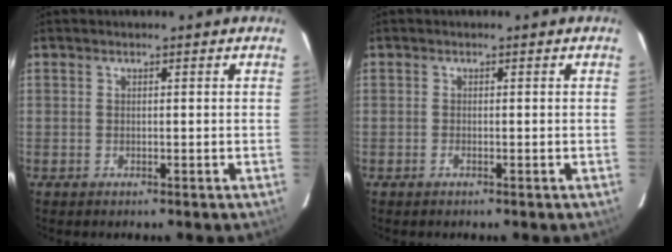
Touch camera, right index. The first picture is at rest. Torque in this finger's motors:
{"motor_torque": [0.13, -0.02, 0.04, 0.00]}